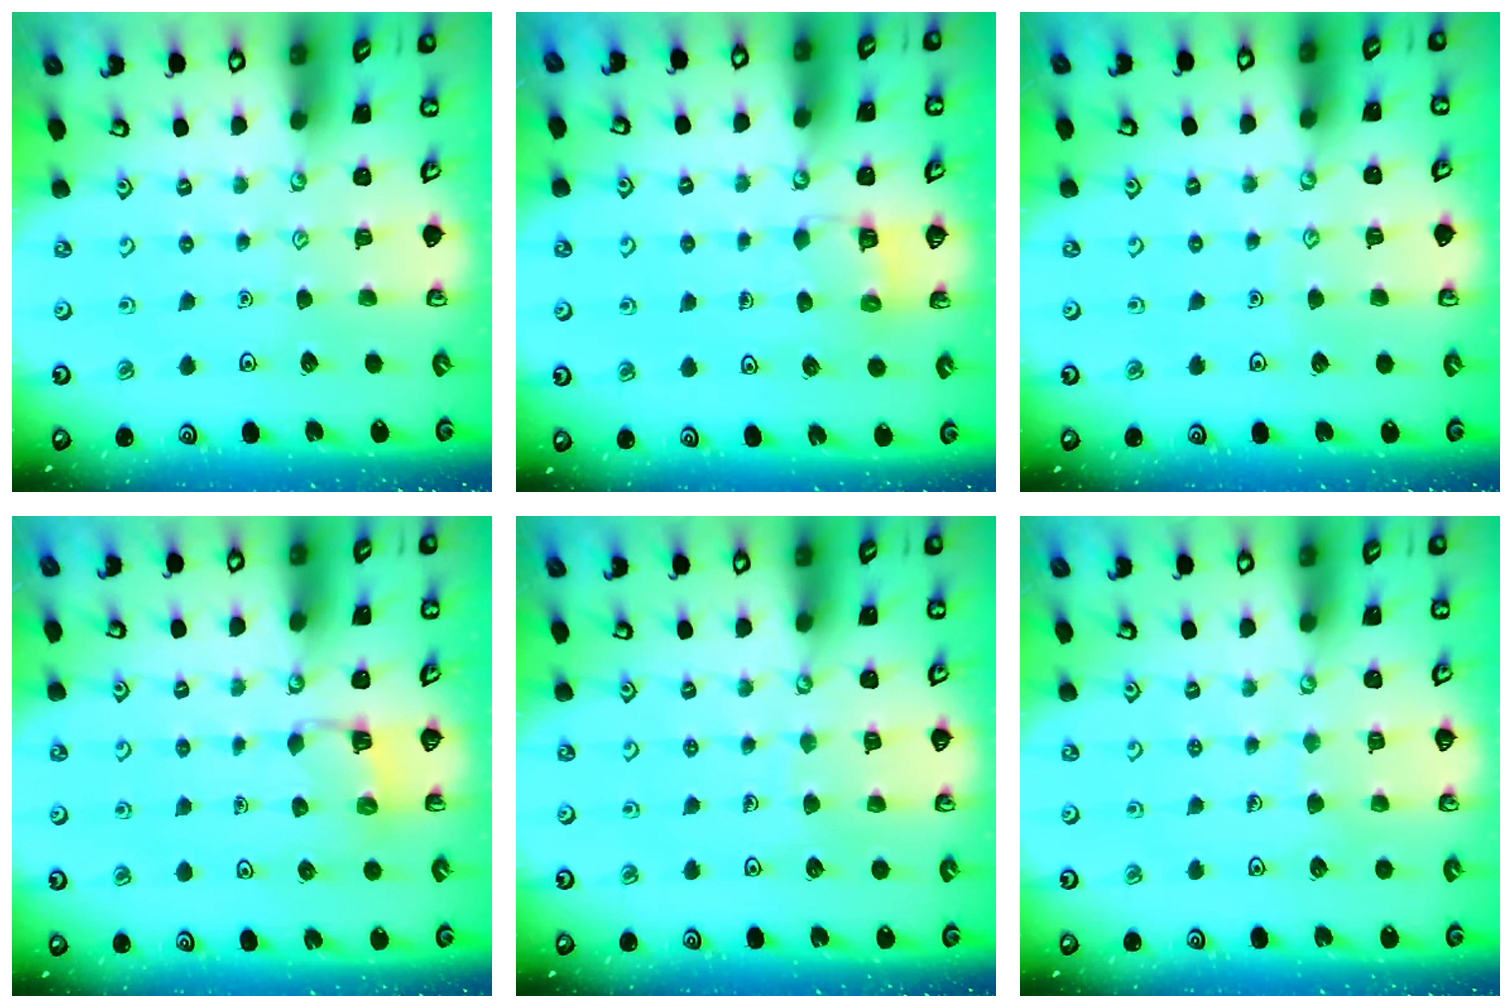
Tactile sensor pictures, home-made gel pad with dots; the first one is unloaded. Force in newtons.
{"total": 5.4, "press": 5.4, "slide": 0.2}
{"total": 2.6, "press": 2.5, "slide": 0.3}
{"total": 3.3, "press": 3.2, "slide": 0.6}
{"total": 5.7, "press": 5.7, "slide": 0.5}
{"total": 4.3, "press": 4.3, "slide": 0.2}